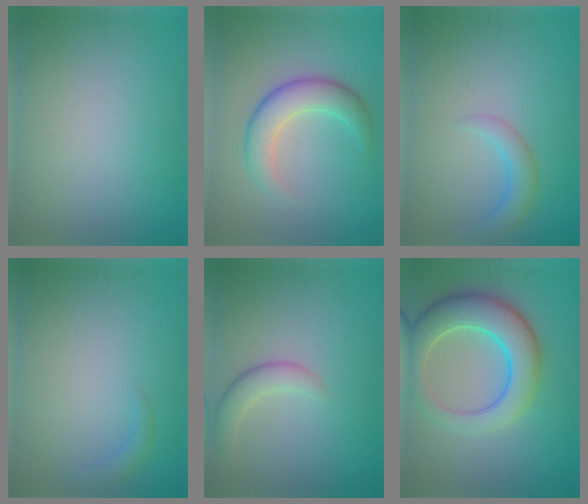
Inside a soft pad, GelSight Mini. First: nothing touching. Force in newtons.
{"total": 4.6, "press": 4.6, "slide": 0.2}
{"total": 2.3, "press": 2.3, "slide": 0.2}
{"total": 1.1, "press": 1.1, "slide": 0.1}
{"total": 2.6, "press": 2.6, "slide": 0.2}
{"total": 7.9, "press": 7.9, "slide": 0.2}